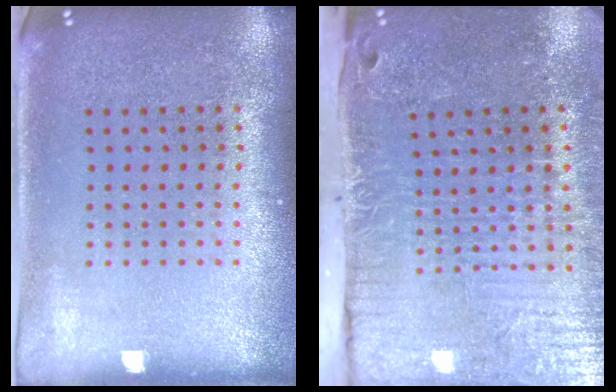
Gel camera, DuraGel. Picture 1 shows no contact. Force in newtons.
{"total": 5.2, "press": 4.2, "slide": 3.0}